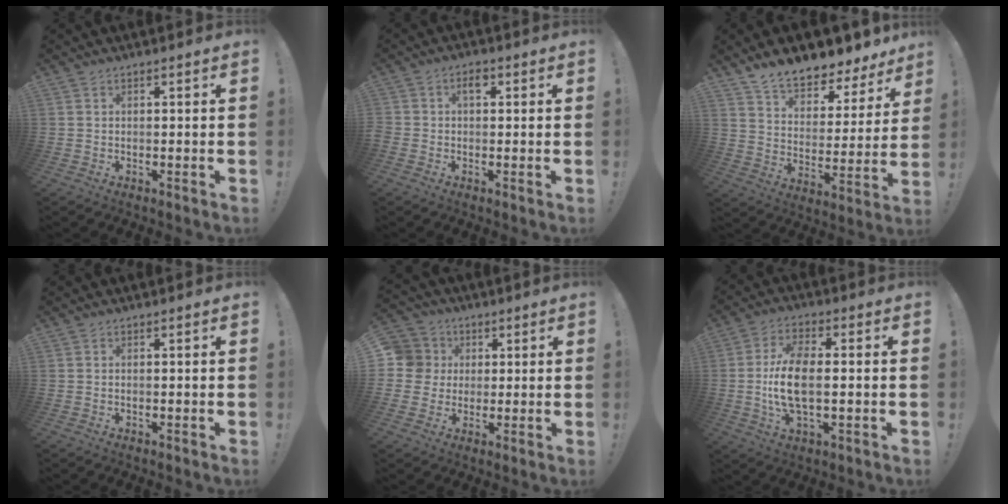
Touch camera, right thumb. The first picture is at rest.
{"total": 3.5, "force": [0.4, 2.4, 2.5], "torque": [-0.034, 0.006, 0.004]}
{"total": 10.9, "force": [10.0, 3.0, 3.1], "torque": [-0.058, -0.091, 0.173]}
{"total": 0.0}
{"total": 8.8, "force": [0.9, 8.5, 1.8], "torque": [-0.035, 0.001, 0.019]}
{"total": 11.5, "force": [-0.6, 5.4, 10.1], "torque": [-0.192, -0.004, -0.015]}